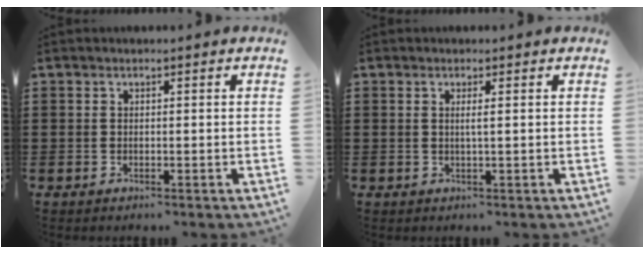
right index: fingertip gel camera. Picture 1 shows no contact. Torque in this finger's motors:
{"motor_torque": [-0.15, 0.26, -0.01, -0.01]}